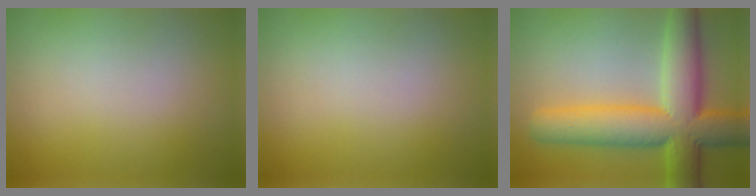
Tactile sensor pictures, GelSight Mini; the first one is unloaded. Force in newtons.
{"total": 0.0}
{"total": 11.0, "press": 11.0, "slide": 0.4}